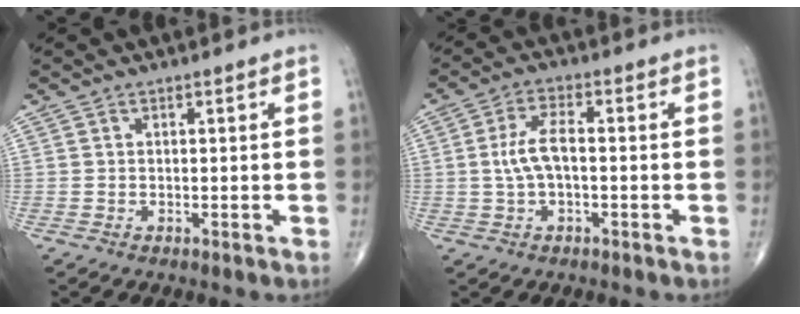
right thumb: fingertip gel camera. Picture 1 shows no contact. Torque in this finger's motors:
{"motor_torque": [-0.30, 0.36, -0.18, -0.18, 0.03]}